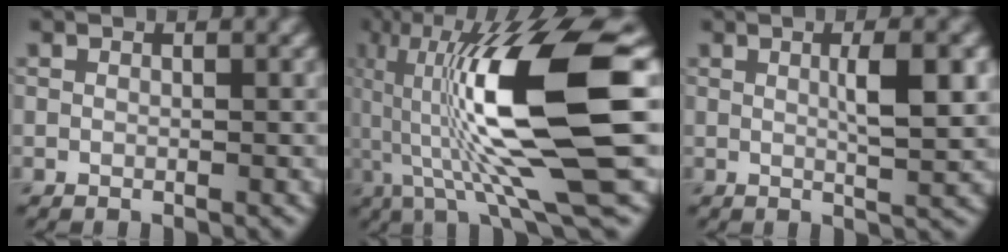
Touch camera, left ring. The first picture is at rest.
{"total": 14.4, "force": [0.2, 2.8, 14.1], "torque": [-0.266, 0.017, 0.008]}
{"total": 4.3, "force": [0.8, 0.8, 4.1], "torque": [-0.063, 0.004, 0.012]}